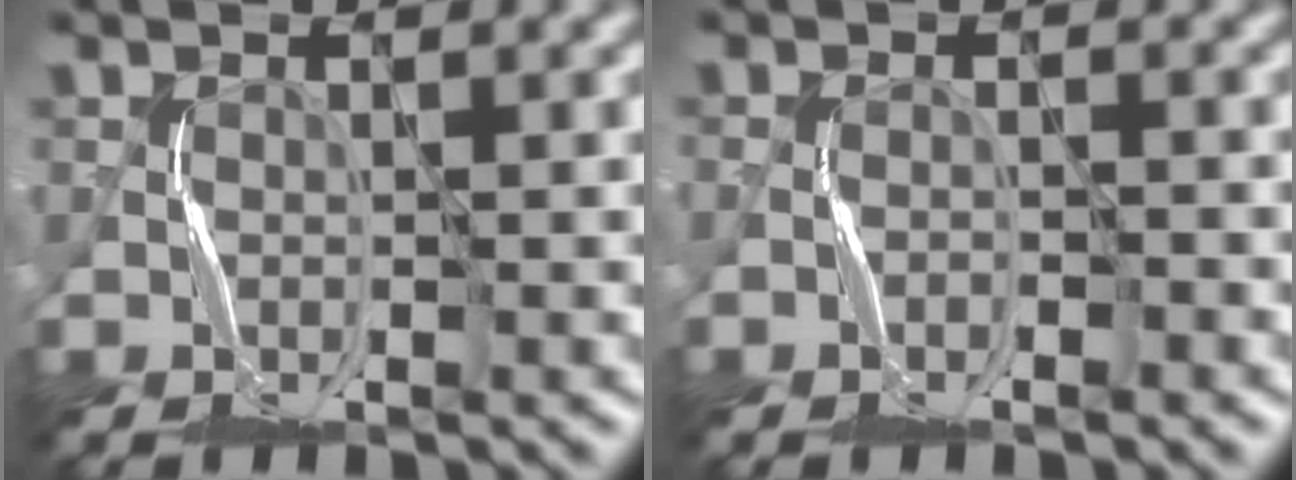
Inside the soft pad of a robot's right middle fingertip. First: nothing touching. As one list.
[{"total": 1.4, "force": [-1.2, 0.2, 0.7], "torque": [-0.008, 0.007, -0.026]}]